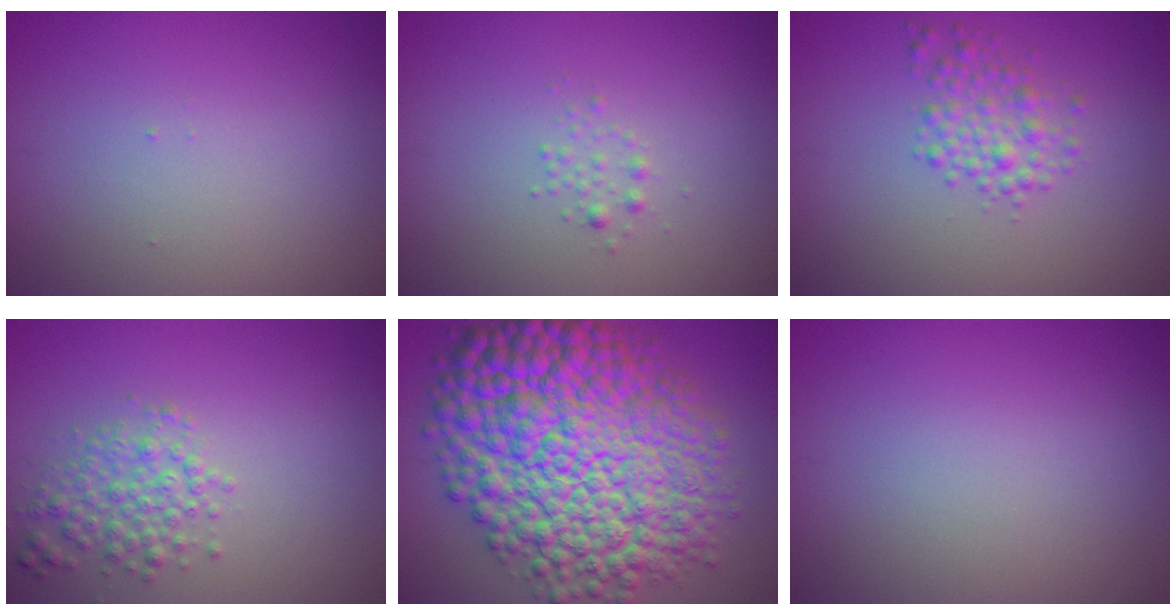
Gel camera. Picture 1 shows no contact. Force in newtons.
{"total": 0.9, "press": 0.9, "slide": 0.0}
{"total": 2.6, "press": 2.6, "slide": 0.1}
{"total": 2.8, "press": 2.8, "slide": 0.1}
{"total": 16.5, "press": 16.5, "slide": 0.1}
{"total": 0.0}